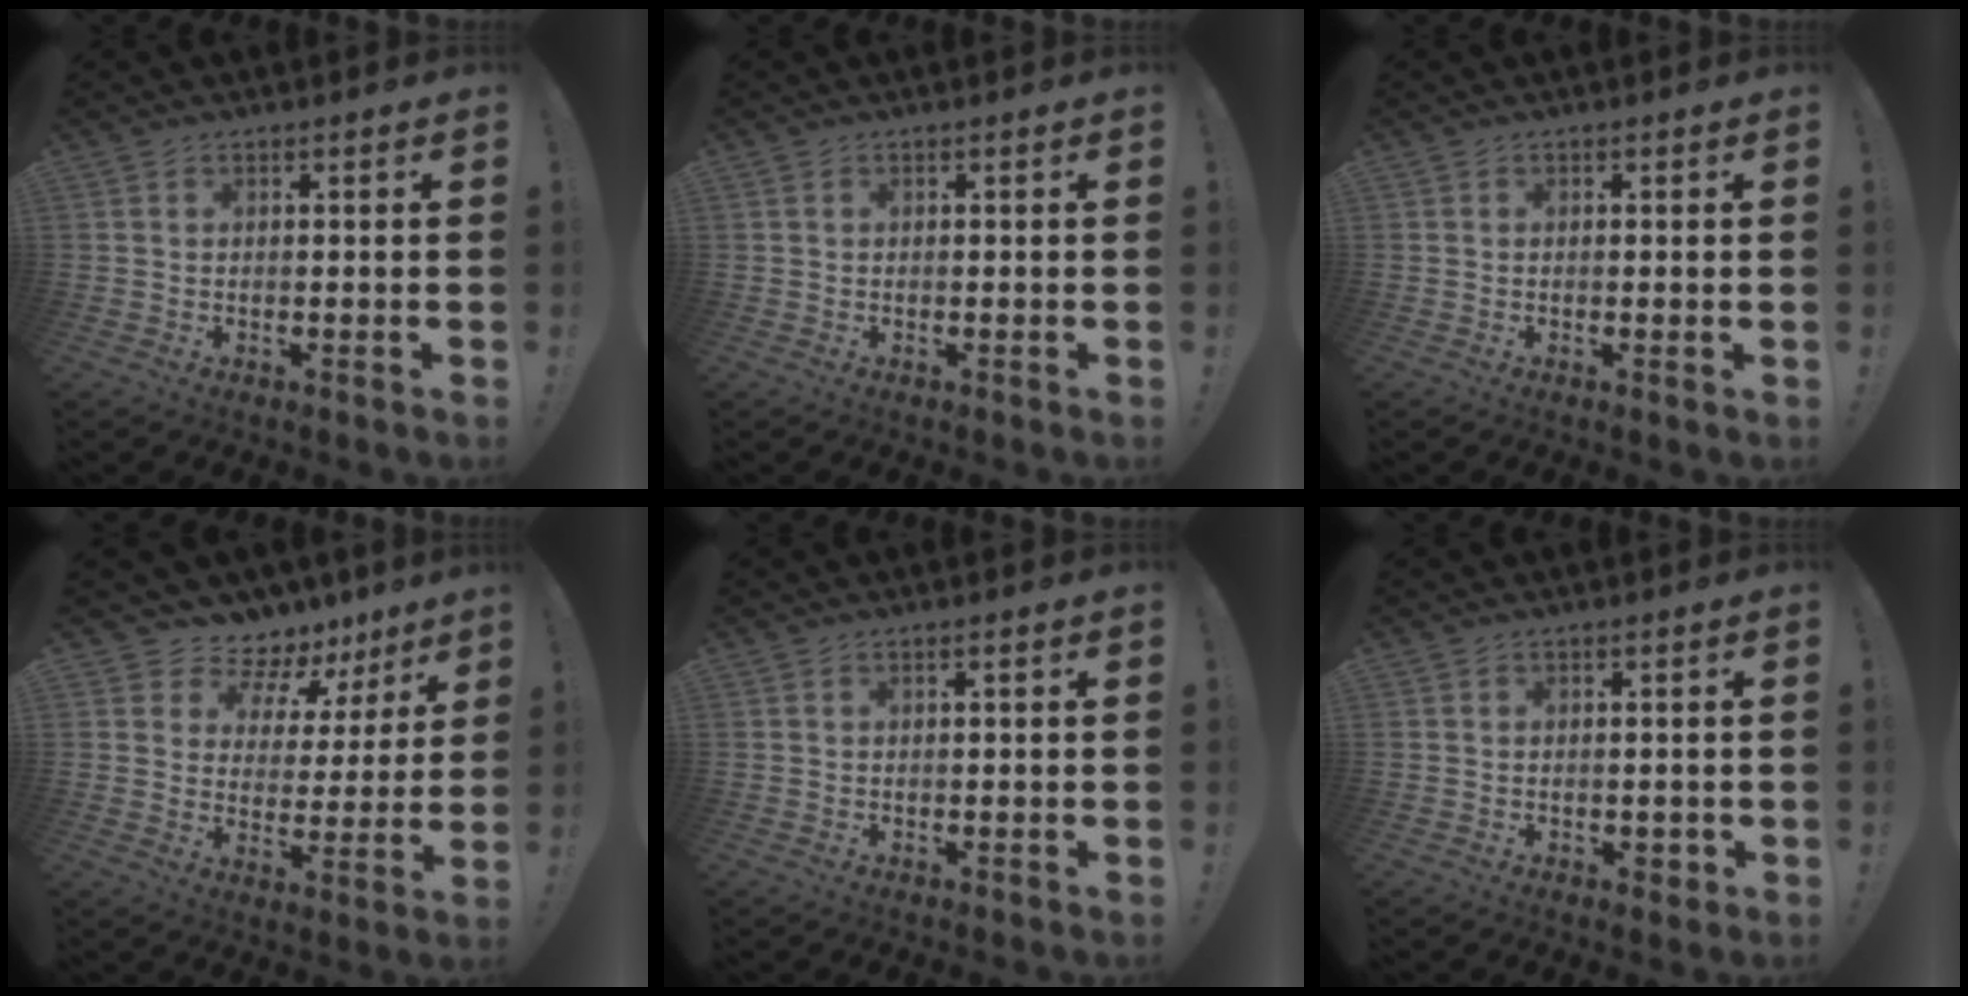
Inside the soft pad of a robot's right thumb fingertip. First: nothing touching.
{"total": 0.0}
{"total": 0.6, "force": [0.1, -0.1, 0.5], "torque": [-0.005, -0.003, 0.002]}
{"total": 7.4, "force": [5.9, 4.2, 1.6], "torque": [-0.023, -0.059, 0.107]}
{"total": 0.7, "force": [0.2, -0.1, 0.7], "torque": [-0.007, -0.002, 0.000]}
{"total": 1.7, "force": [-0.1, 1.4, 1.1], "torque": [-0.002, -0.001, -0.004]}